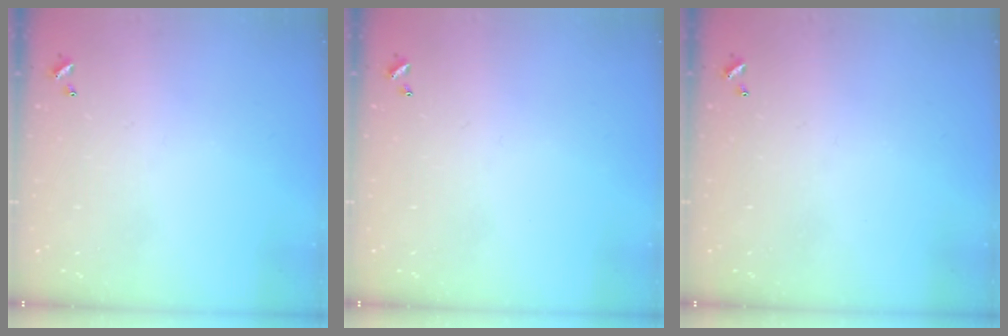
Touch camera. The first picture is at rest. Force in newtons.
{"total": 0.0}
{"total": 0.0}